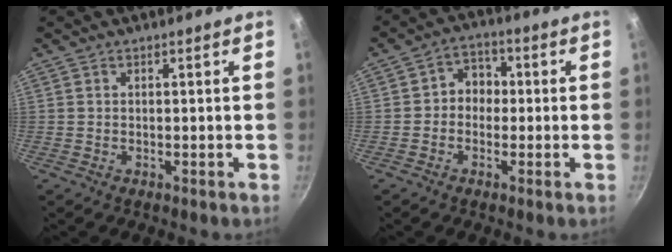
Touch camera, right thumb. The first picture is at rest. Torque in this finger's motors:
{"motor_torque": [-0.27, 0.13, 0.24, 0.37, -0.01]}